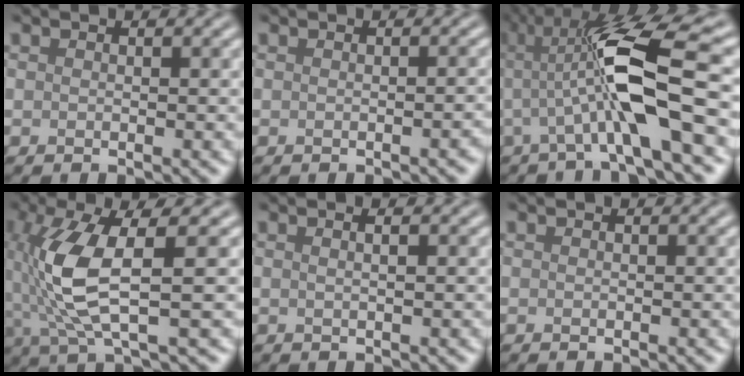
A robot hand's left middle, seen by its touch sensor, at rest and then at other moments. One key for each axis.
{"total": 1.1, "fx": -0.5, "fy": 0.3, "fz": 0.9, "tx": -0.009, "ty": 0.001, "tz": -0.007}
{"total": 9.8, "fx": 0.0, "fy": 1.8, "fz": 9.6, "tx": -0.163, "ty": 0.009, "tz": -0.005}
{"total": 7.6, "fx": 0.2, "fy": 2.1, "fz": 7.3, "tx": -0.170, "ty": -0.006, "tz": 0.011}
{"total": 2.0, "fx": 0.8, "fy": 0.9, "fz": 1.6, "tx": -0.005, "ty": 0.003, "tz": -0.011}
{"total": 0.0}